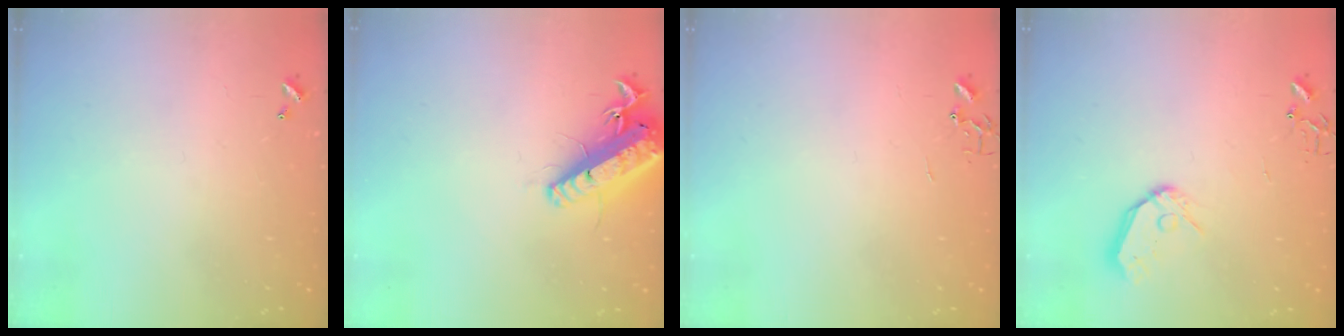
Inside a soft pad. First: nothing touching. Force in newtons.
{"total": 17.1, "press": 16.8, "slide": 3.4}
{"total": 0.0}
{"total": 10.5, "press": 10.5, "slide": 1.3}